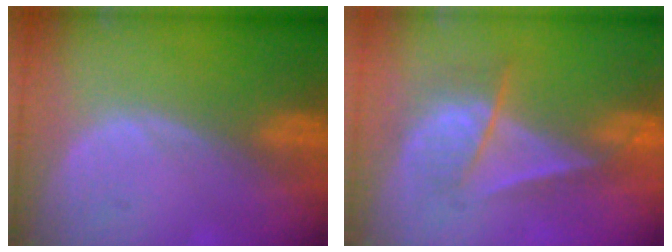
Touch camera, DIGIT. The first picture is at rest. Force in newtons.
{"total": 7.1, "press": 6.1, "slide": 3.7}